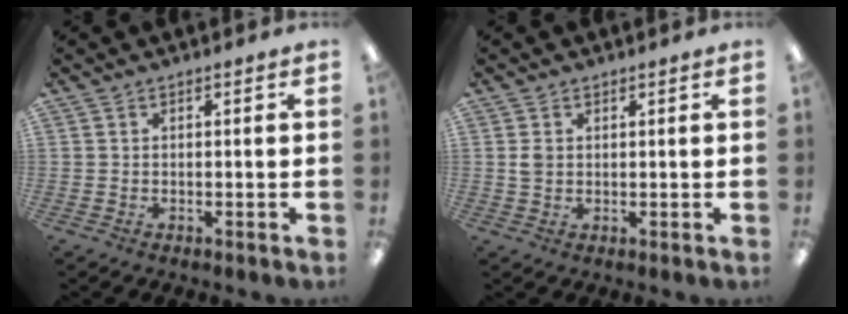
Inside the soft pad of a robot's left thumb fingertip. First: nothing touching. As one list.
[{"total": 2.2, "force": [0.8, 1.7, 1.1], "torque": [-0.015, 0.000, 0.013]}]